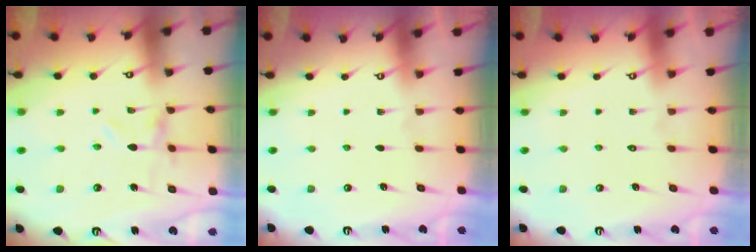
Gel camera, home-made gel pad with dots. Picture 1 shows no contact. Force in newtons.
{"total": 0.0}
{"total": 1.7, "press": 1.7, "slide": 0.1}